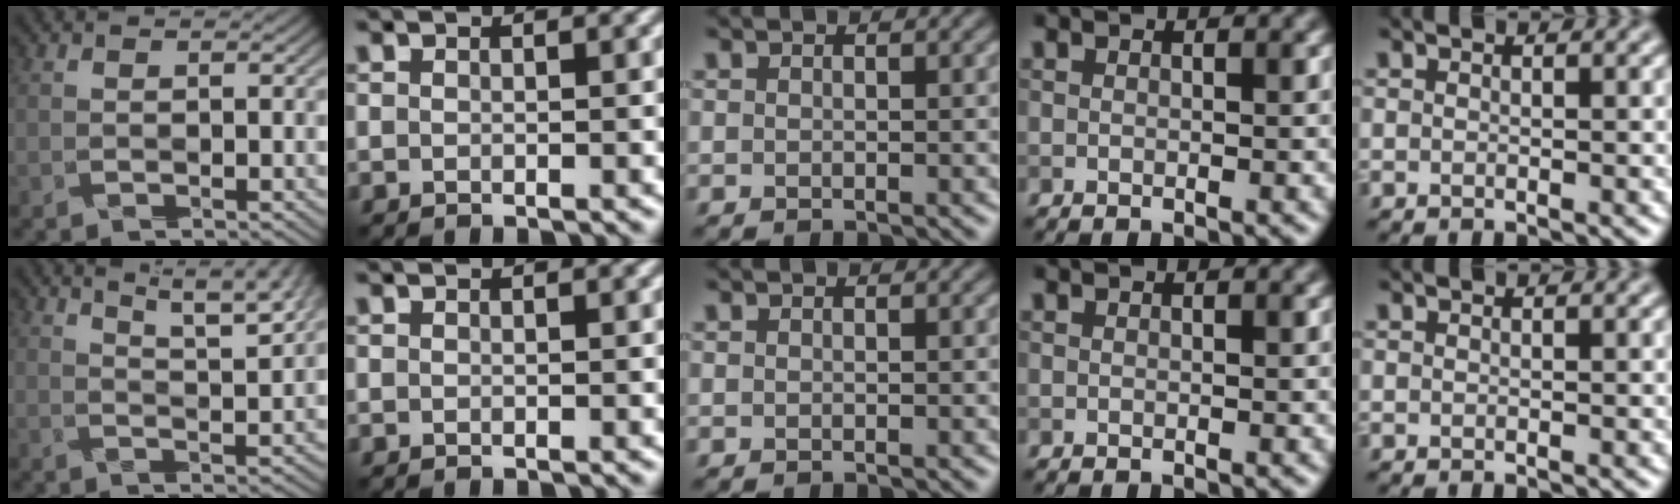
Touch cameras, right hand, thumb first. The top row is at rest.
{"thumb": {"total": 5.9, "force": [4.8, 0.0, 3.4], "torque": [-0.064, 0.008, 0.072]}}